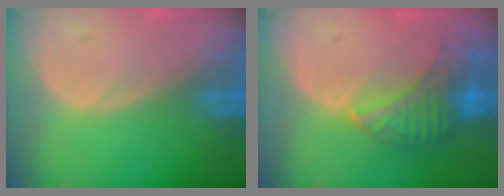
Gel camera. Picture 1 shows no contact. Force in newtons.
{"total": 7.7, "press": 7.0, "slide": 3.2}